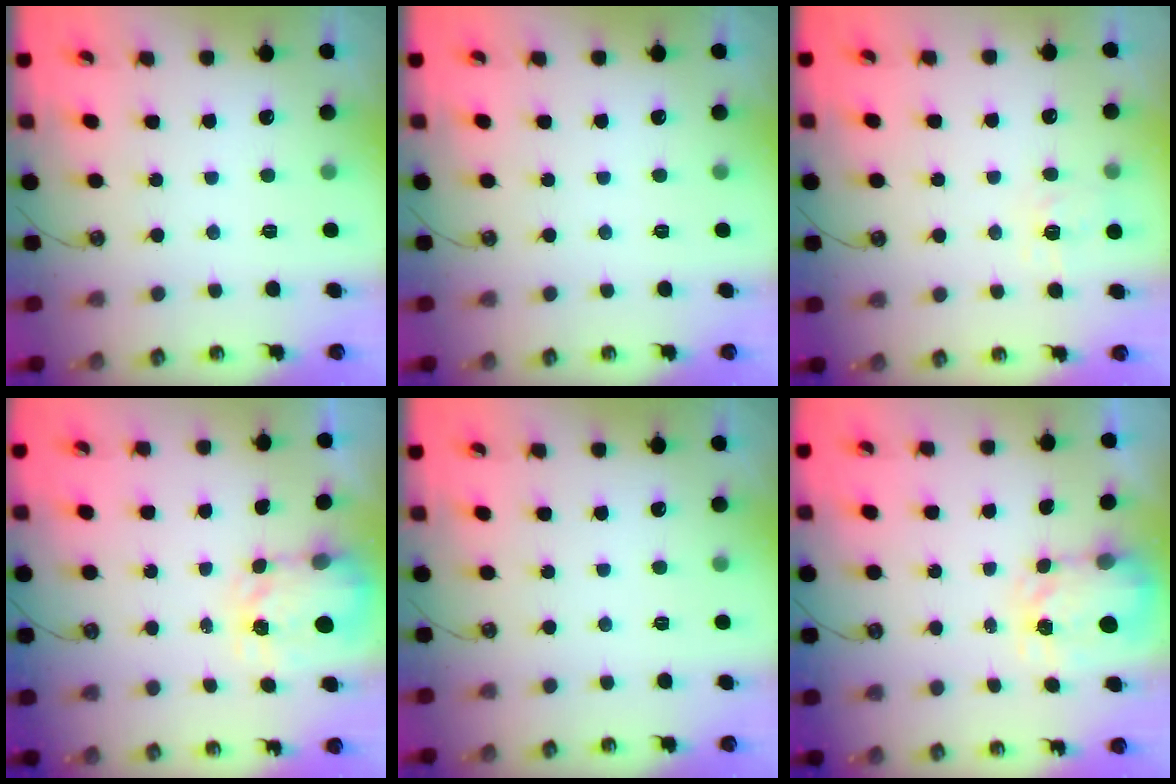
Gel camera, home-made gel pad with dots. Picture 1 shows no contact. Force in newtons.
{"total": 0.0}
{"total": 5.9, "press": 5.8, "slide": 0.7}
{"total": 3.5, "press": 3.5, "slide": 0.4}
{"total": 0.0}
{"total": 3.7, "press": 3.7, "slide": 0.5}